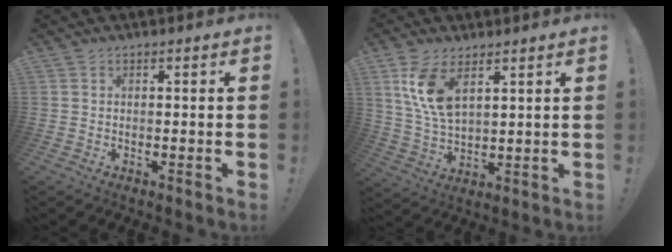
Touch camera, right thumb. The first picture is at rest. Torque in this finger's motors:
{"motor_torque": [0.19, 0.26, 0.88, 0.91, 0.06]}